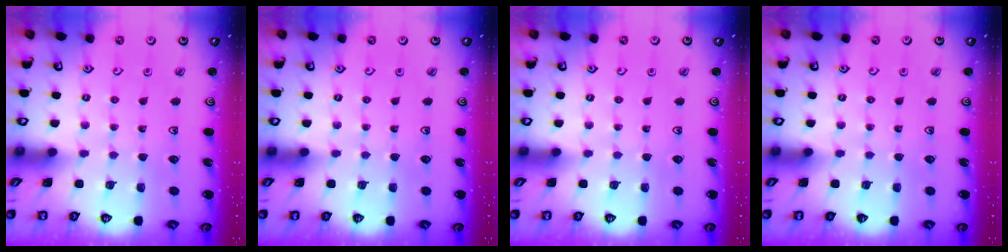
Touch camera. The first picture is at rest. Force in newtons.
{"total": 0.0}
{"total": 0.0}
{"total": 0.0}